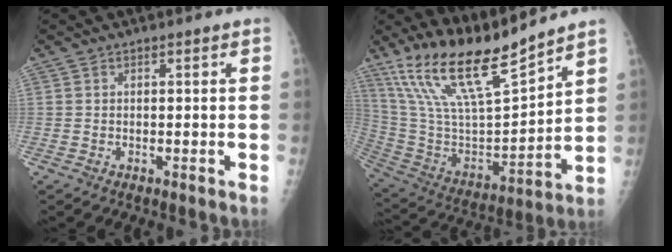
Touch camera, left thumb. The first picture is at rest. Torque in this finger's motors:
{"motor_torque": [0.61, 0.47, 1.42, -1.34, 0.26]}